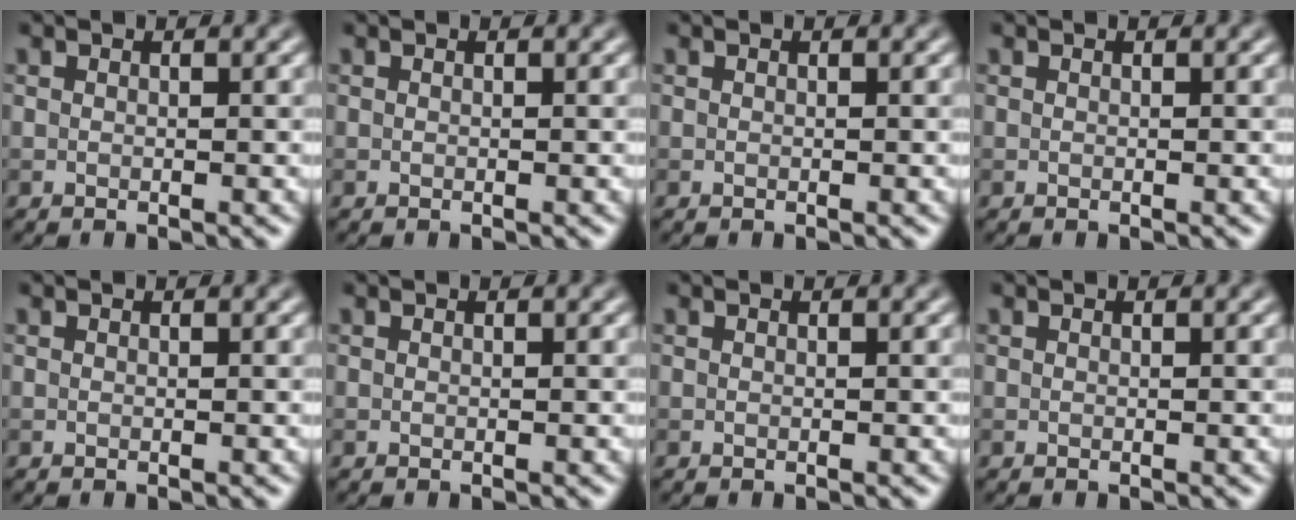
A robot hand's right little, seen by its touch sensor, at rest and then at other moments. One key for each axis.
{"total": 0.0}
{"total": 0.0}
{"total": 0.0}
{"total": 0.0}
{"total": 0.0}
{"total": 0.0}
{"total": 0.0}